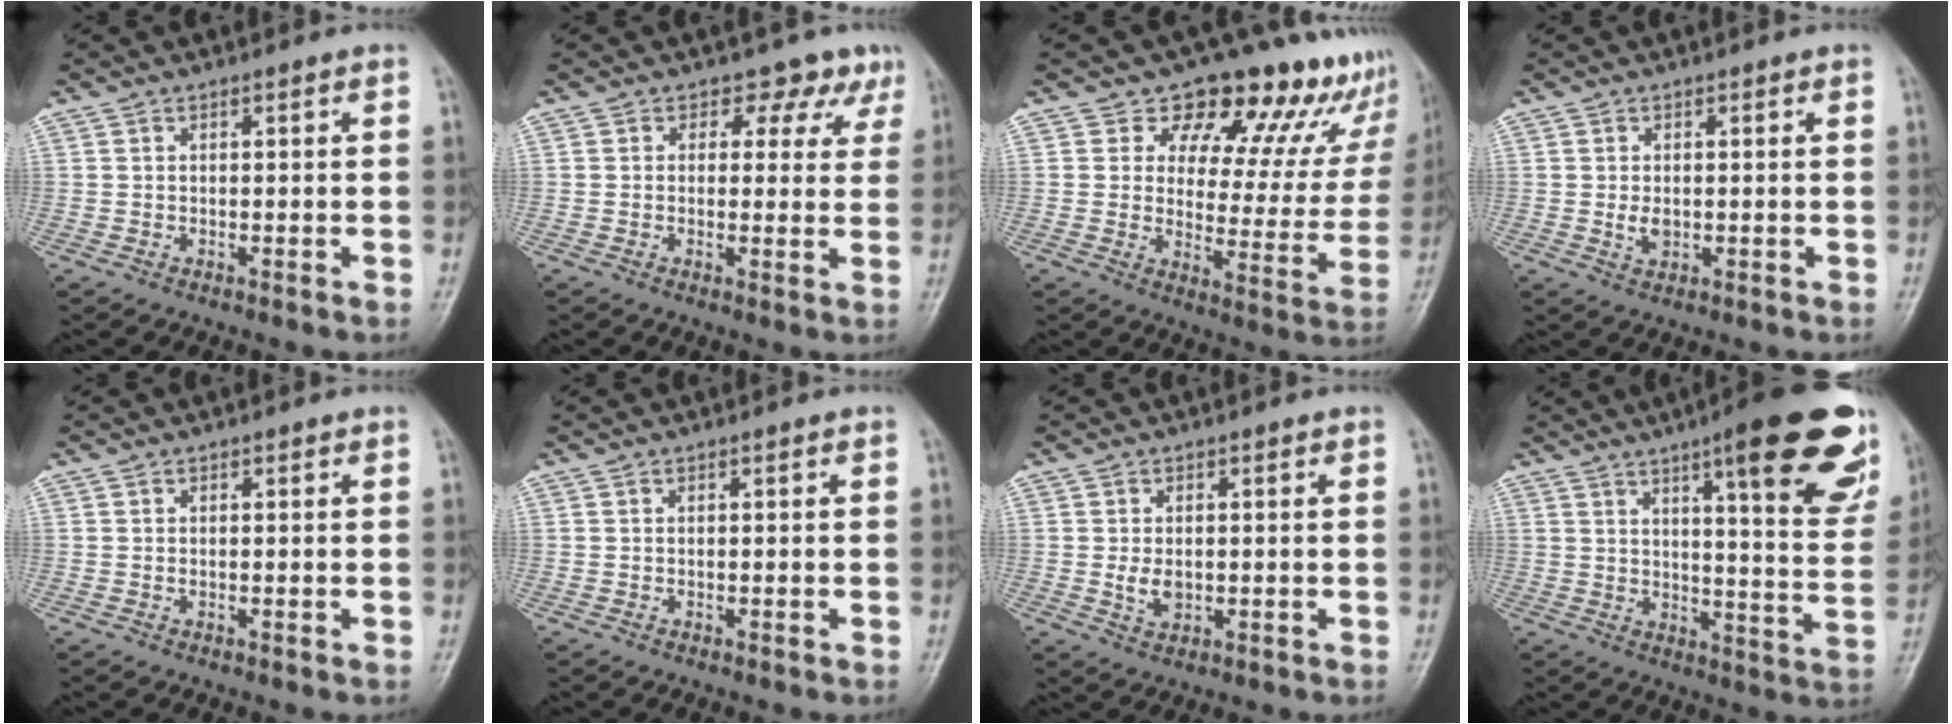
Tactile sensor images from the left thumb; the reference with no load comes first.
{"total": 5.3, "force": [3.6, 3.8, 1.1], "torque": [0.021, -0.017, 0.023]}
{"total": 17.6, "force": [14.0, 8.6, 6.3], "torque": [-0.013, -0.087, 0.155]}
{"total": 2.4, "force": [0.0, 1.6, 1.7], "torque": [-0.026, -0.004, 0.002]}
{"total": 0.0}
{"total": 0.0}
{"total": 3.3, "force": [-0.1, 2.3, 2.3], "torque": [-0.036, -0.005, 0.003]}
{"total": 22.2, "force": [12.3, 5.0, 17.9], "torque": [-0.204, -0.047, 0.156]}